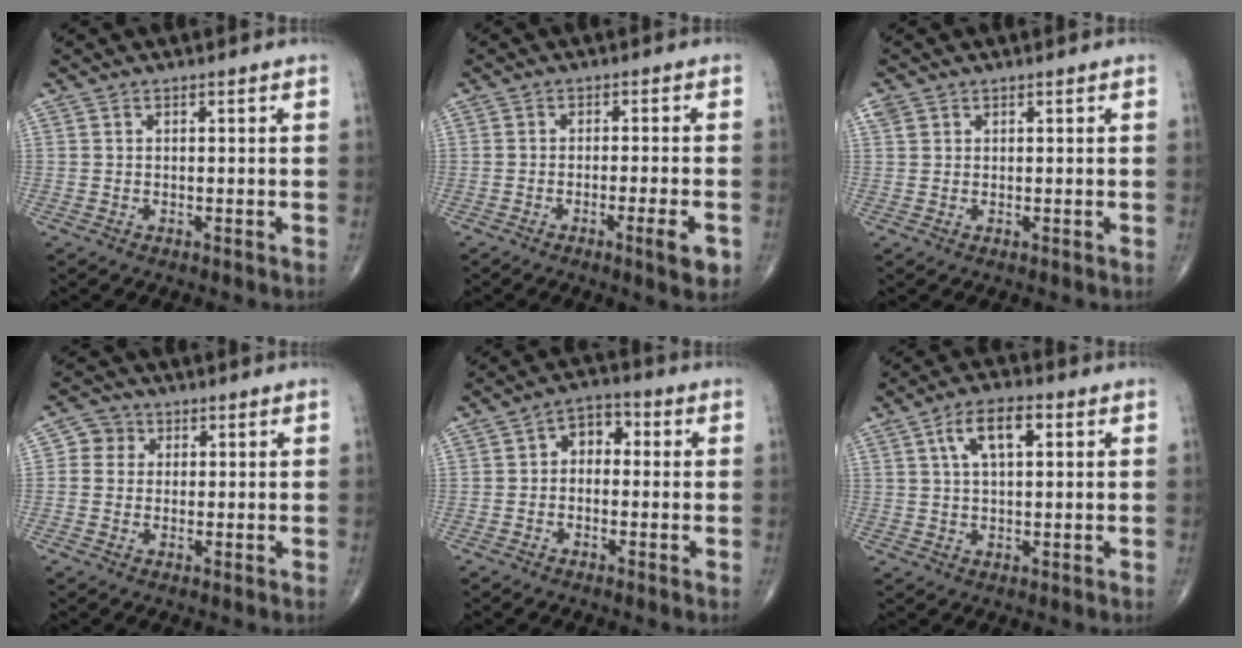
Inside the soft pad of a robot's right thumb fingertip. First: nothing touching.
{"total": 5.3, "force": [-2.4, 0.6, 4.7], "torque": [-0.066, 0.001, -0.035]}
{"total": 1.6, "force": [0.8, 1.3, 0.5], "torque": [-0.003, 0.004, 0.015]}
{"total": 3.7, "force": [0.7, 3.5, 0.9], "torque": [0.010, 0.004, 0.004]}
{"total": 5.3, "force": [0.2, 3.8, 3.7], "torque": [-0.030, 0.021, -0.011]}
{"total": 7.7, "force": [2.6, 3.5, 6.3], "torque": [-0.111, 0.009, 0.045]}